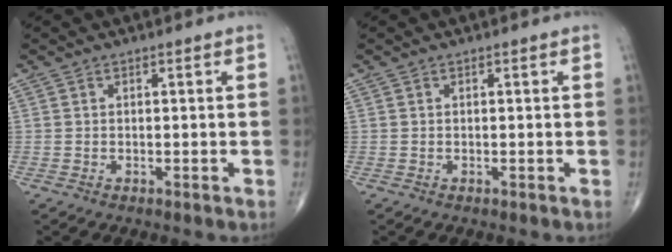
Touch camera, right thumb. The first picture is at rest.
{"total": 0.0}